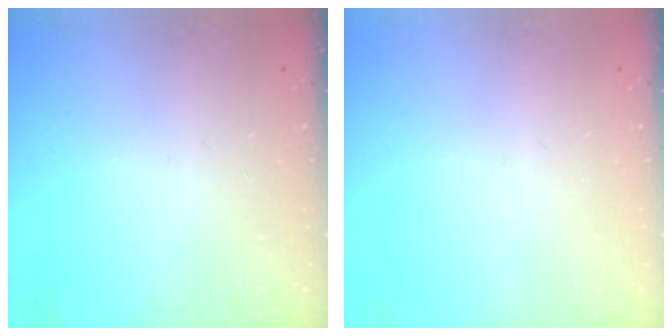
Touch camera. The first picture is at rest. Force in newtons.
{"total": 0.0}